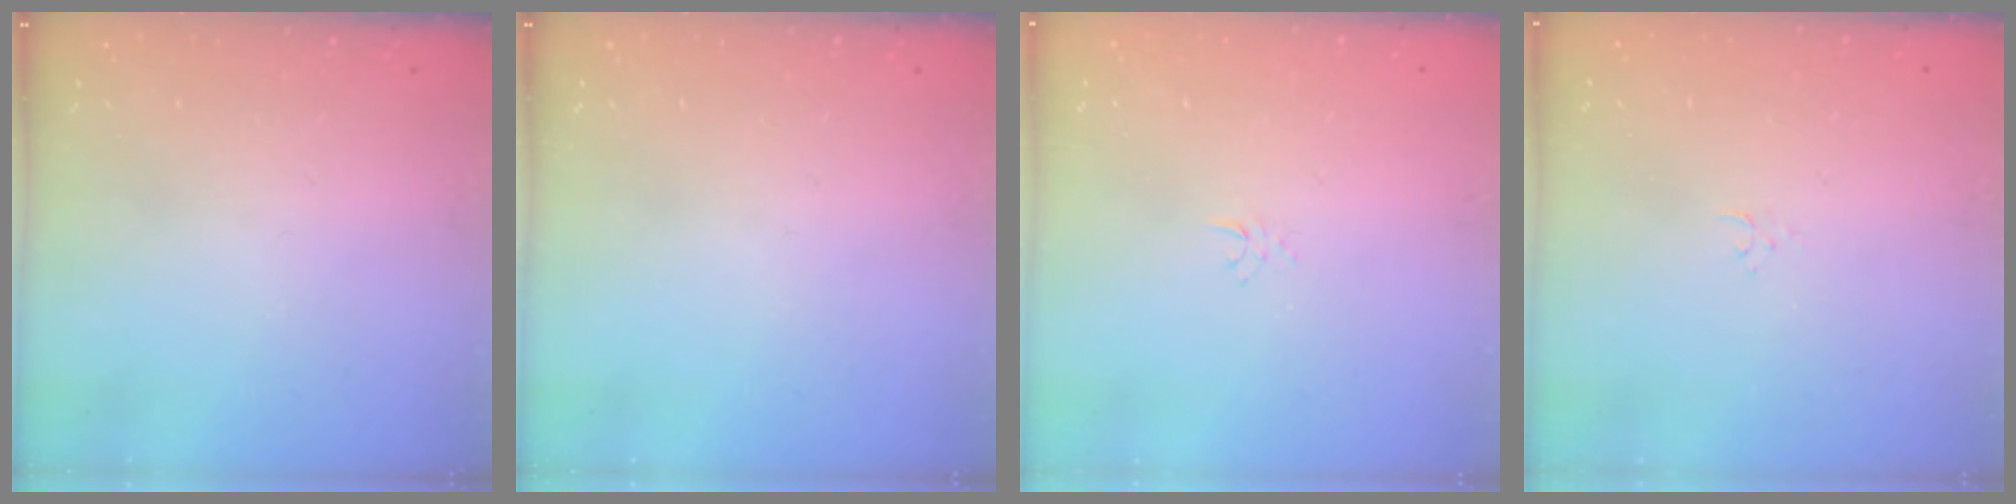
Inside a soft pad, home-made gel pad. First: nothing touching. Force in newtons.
{"total": 0.0}
{"total": 2.9, "press": 2.9, "slide": 0.3}
{"total": 2.4, "press": 2.4, "slide": 0.3}